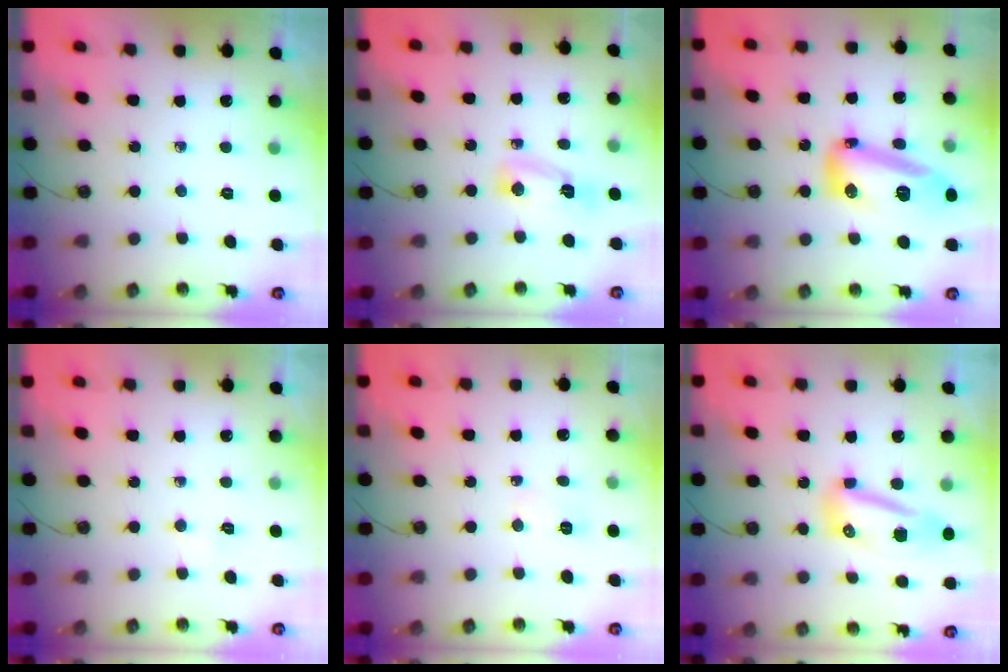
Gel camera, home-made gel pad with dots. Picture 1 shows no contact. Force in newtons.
{"total": 6.6, "press": 5.5, "slide": 3.7}
{"total": 16.2, "press": 16.1, "slide": 2.0}
{"total": 2.8, "press": 2.7, "slide": 0.4}
{"total": 3.5, "press": 3.4, "slide": 0.6}
{"total": 9.4, "press": 9.3, "slide": 1.1}